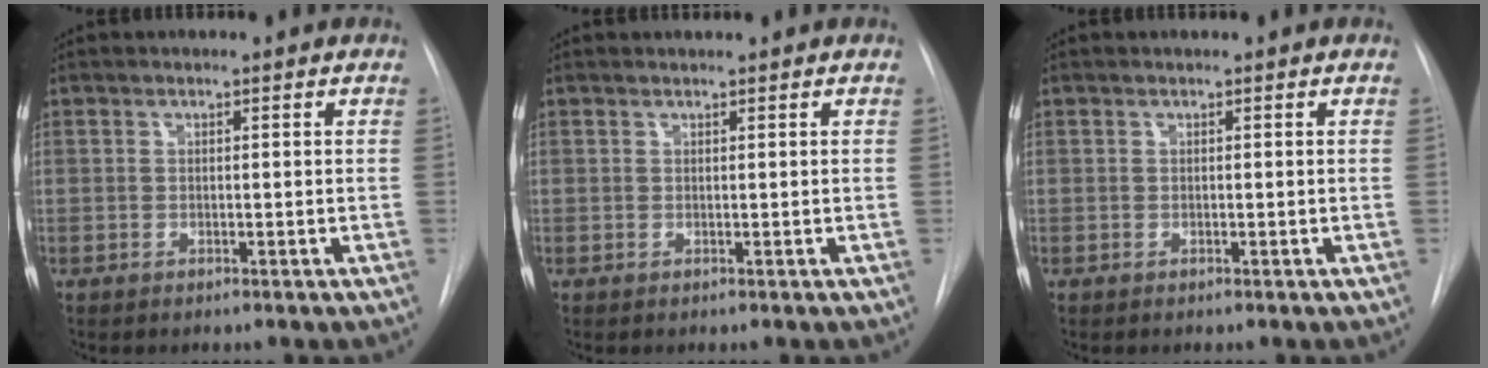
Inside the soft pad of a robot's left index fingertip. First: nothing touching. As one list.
[{"total": 0.0}, {"total": 0.0}]